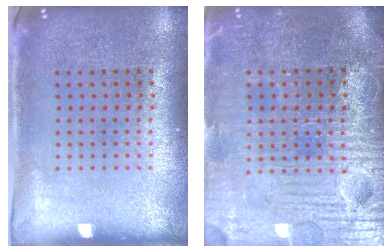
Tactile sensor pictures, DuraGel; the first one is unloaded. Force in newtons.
{"total": 3.9, "press": 3.7, "slide": 1.1}